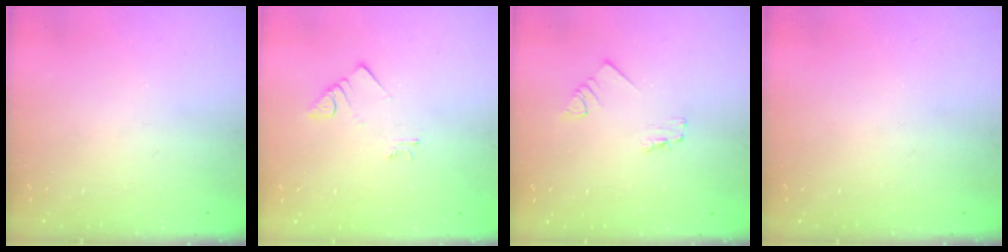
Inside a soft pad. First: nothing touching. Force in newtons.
{"total": 3.2, "press": 3.2, "slide": 0.1}
{"total": 1.2, "press": 1.2, "slide": 0.0}
{"total": 0.0}